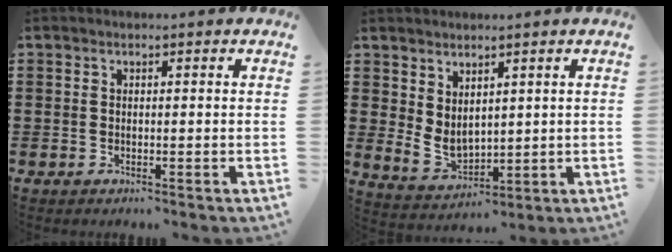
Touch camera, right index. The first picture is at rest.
{"total": 4.0, "force": [2.2, 2.6, 2.1], "torque": [-0.058, -0.008, 0.041]}